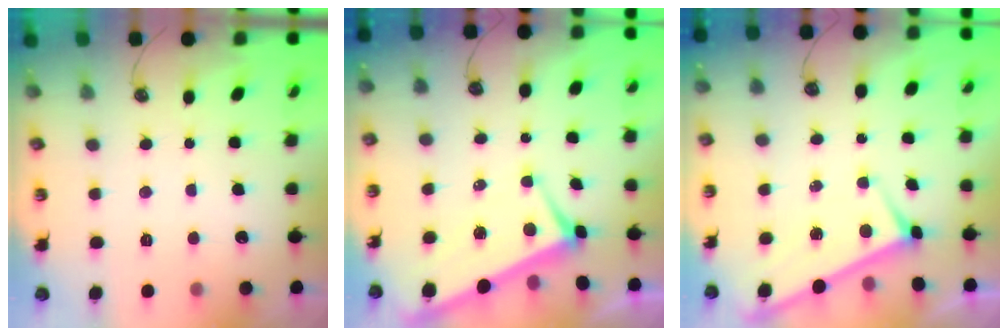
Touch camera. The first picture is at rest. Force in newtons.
{"total": 2.7, "press": 2.6, "slide": 0.7}
{"total": 2.9, "press": 2.9, "slide": 0.3}